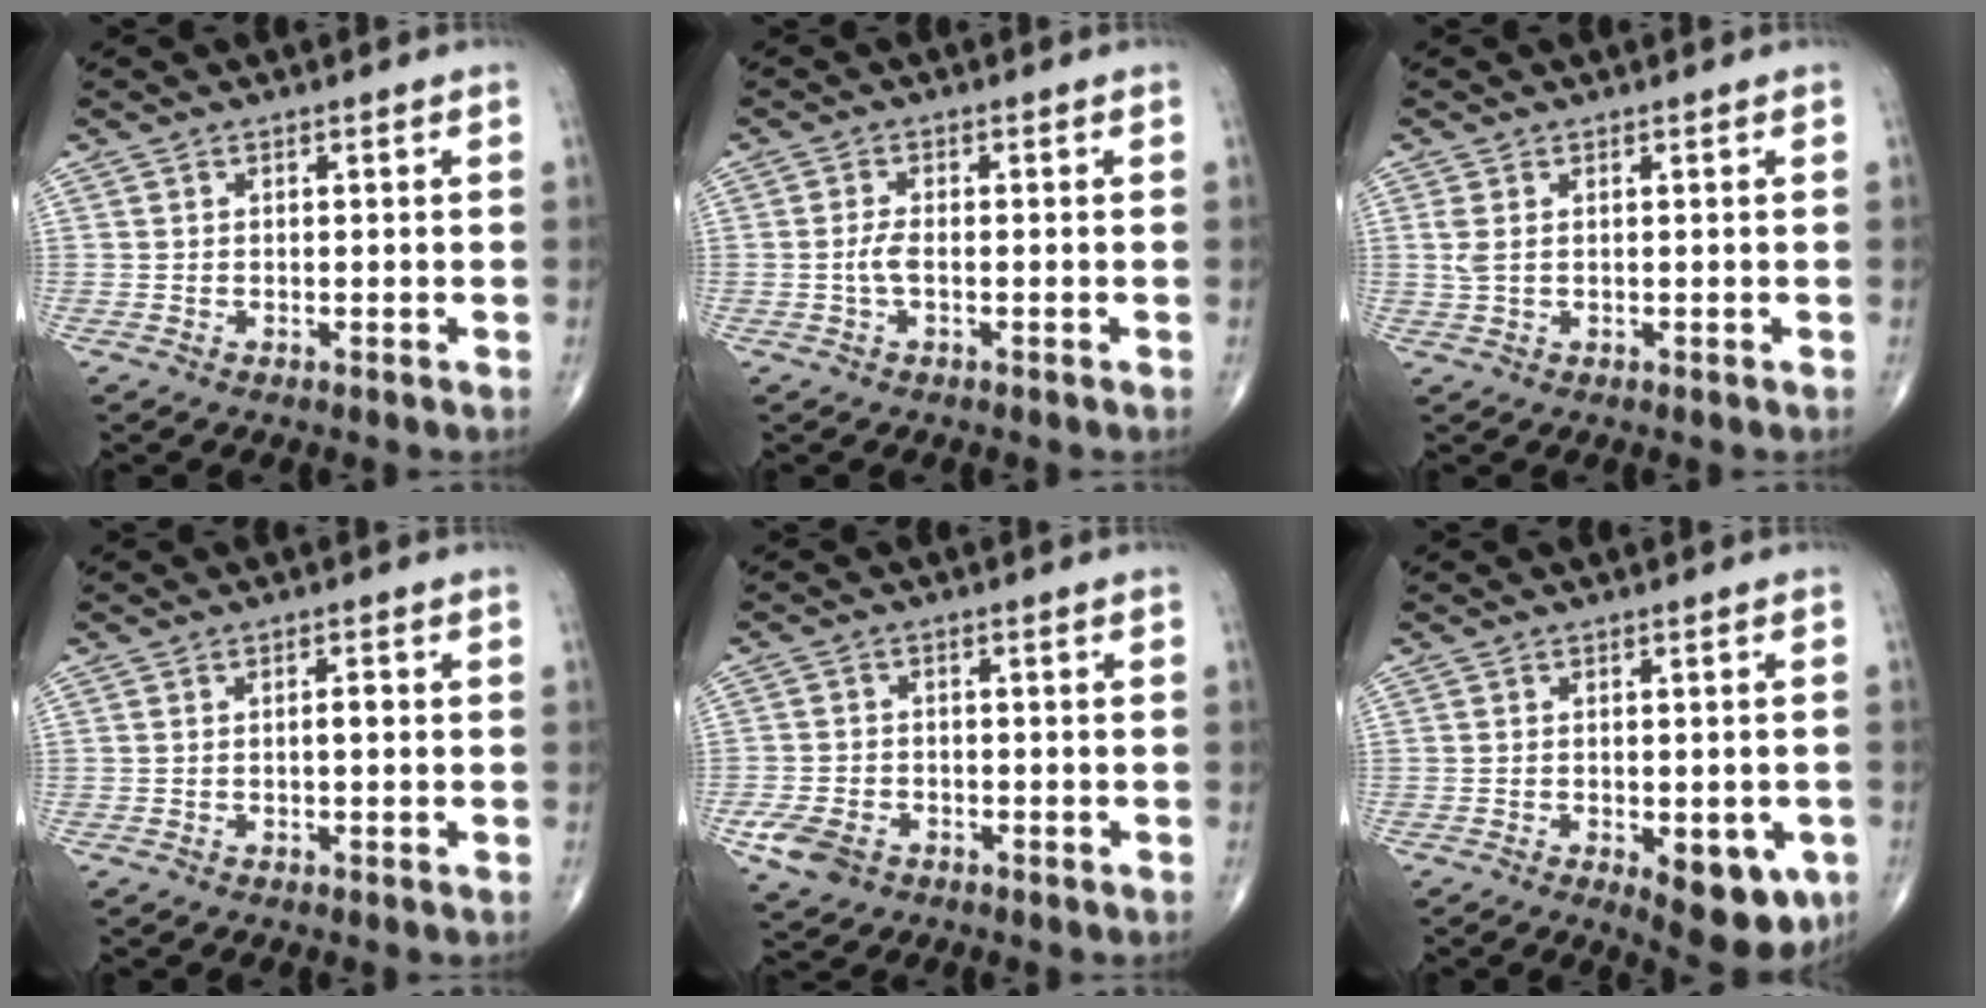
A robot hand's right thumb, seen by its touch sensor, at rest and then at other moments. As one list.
[{"total": 2.2, "force": [-0.5, 0.7, 2.0], "torque": [-0.048, 0.000, -0.012]}, {"total": 2.0, "force": [0.4, 0.9, 1.7], "torque": [-0.049, 0.007, 0.014]}, {"total": 1.4, "force": [-0.1, 0.5, 1.3], "torque": [-0.018, 0.002, -0.005]}, {"total": 6.2, "force": [-2.9, 4.5, 3.2], "torque": [-0.064, 0.012, -0.047]}, {"total": 10.1, "force": [-3.8, 4.5, 8.3], "torque": [-0.083, -0.001, -0.039]}]